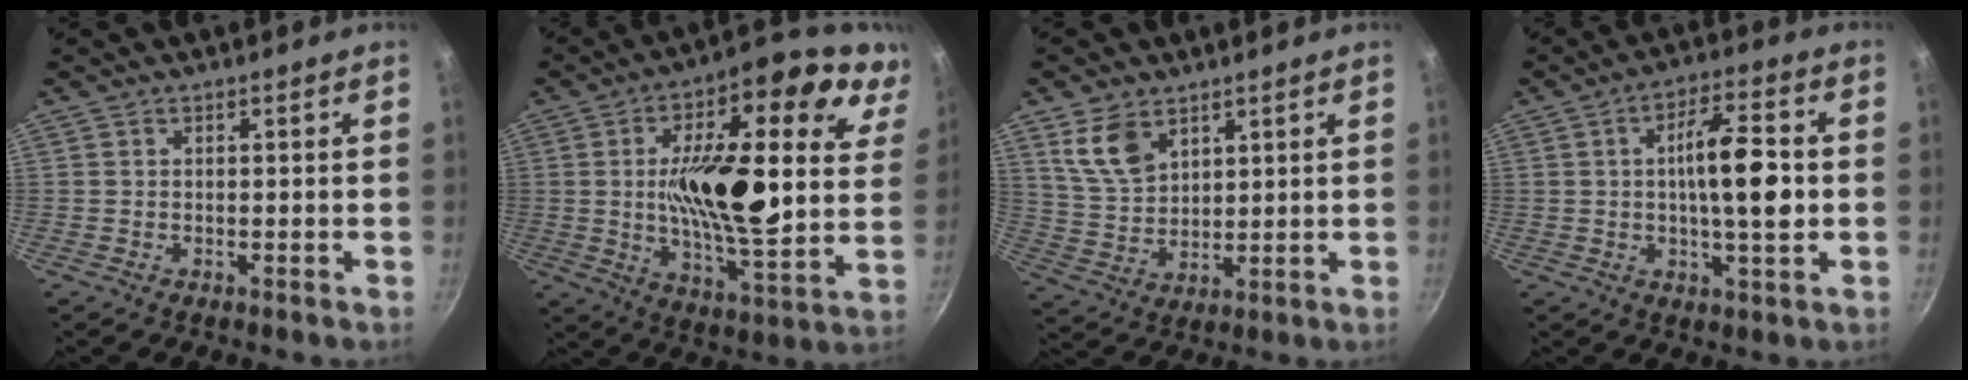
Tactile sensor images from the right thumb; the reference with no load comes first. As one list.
[{"total": 27.5, "force": [8.3, 11.9, 23.4], "torque": [-0.362, -0.039, 0.120]}, {"total": 8.6, "force": [4.8, 5.4, 4.8], "torque": [-0.074, -0.026, 0.103]}, {"total": 11.5, "force": [0.1, 3.4, 11.0], "torque": [-0.174, 0.017, -0.004]}]